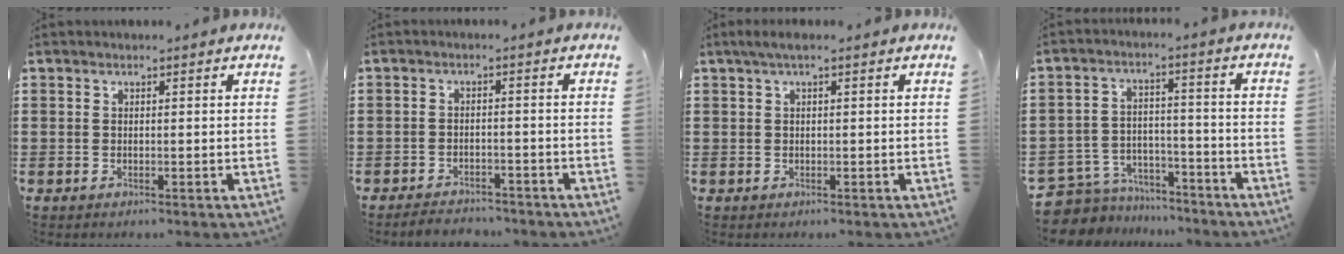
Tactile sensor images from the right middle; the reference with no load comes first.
{"total": 2.6, "force": [-2.6, 0.3, 0.2], "torque": [-0.010, -0.002, -0.053]}
{"total": 1.3, "force": [0.4, 0.0, 1.3], "torque": [-0.024, 0.001, 0.007]}
{"total": 6.2, "force": [-6.0, 1.4, 0.4], "torque": [-0.031, 0.004, -0.128]}